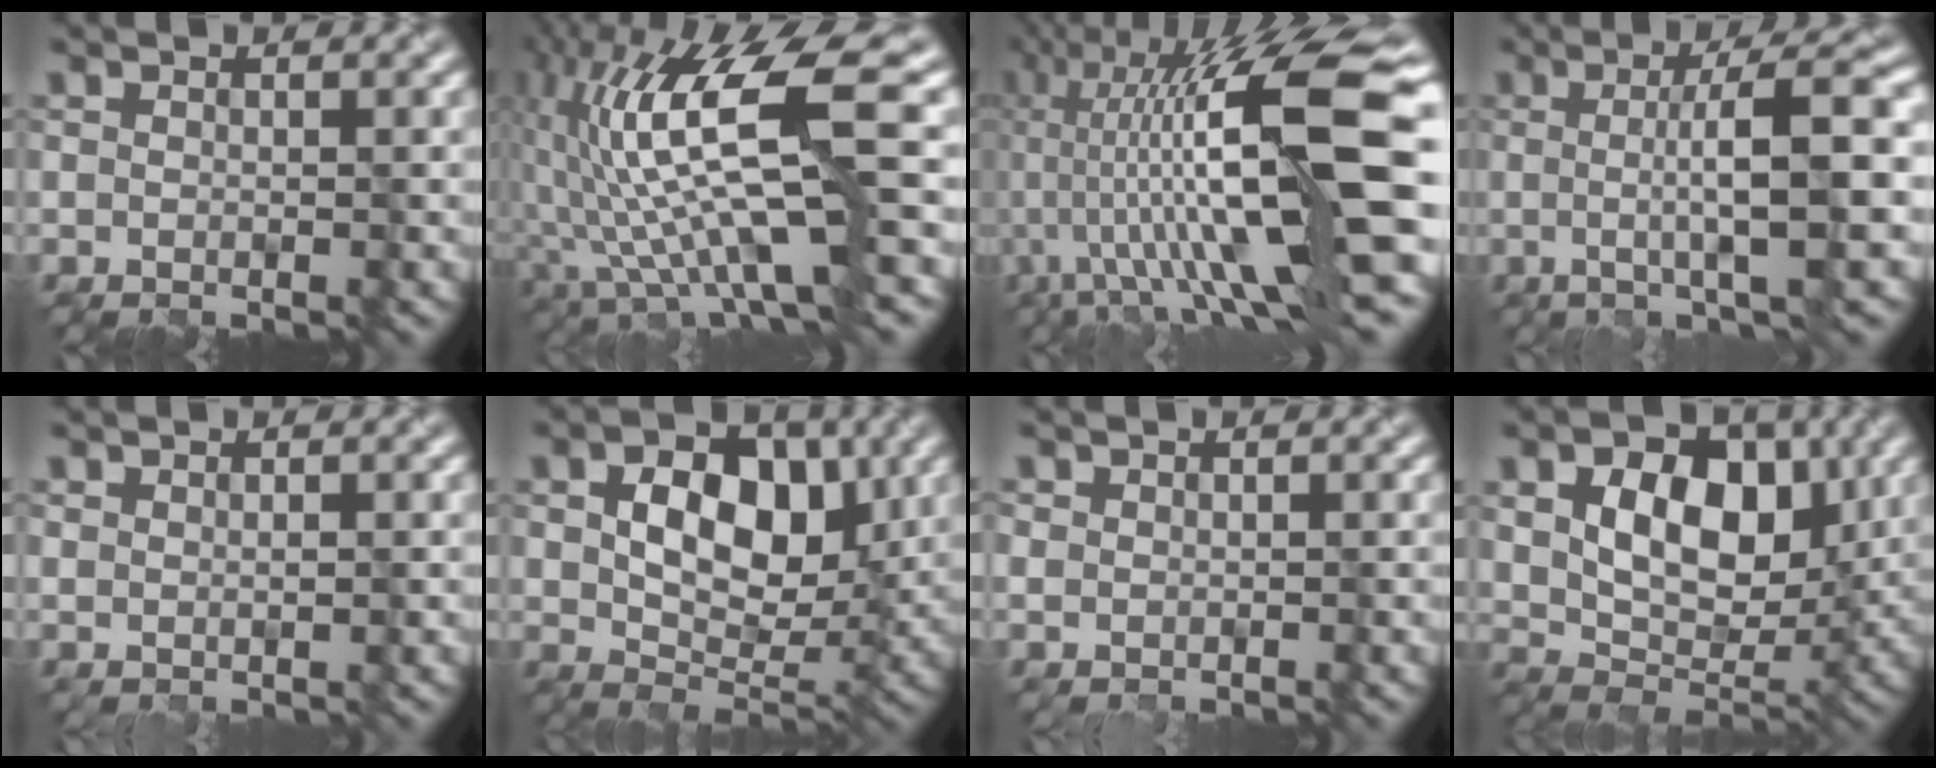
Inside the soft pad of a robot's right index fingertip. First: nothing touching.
{"total": 12.5, "force": [0.7, 2.9, 12.2], "torque": [-0.227, 0.004, 0.020]}
{"total": 16.2, "force": [0.8, 3.6, 15.8], "torque": [-0.256, 0.031, 0.010]}
{"total": 8.2, "force": [0.1, 1.5, 8.1], "torque": [-0.107, 0.004, 0.000]}
{"total": 0.7, "force": [0.6, 0.4, 0.1], "torque": [-0.001, -0.003, 0.014]}
{"total": 7.8, "force": [1.8, 5.1, 5.6], "torque": [-0.086, -0.002, 0.028]}
{"total": 1.0, "force": [0.6, 0.6, -0.3], "torque": [0.012, -0.001, 0.010]}
{"total": 8.9, "force": [2.4, 6.0, 6.2], "torque": [-0.104, -0.007, 0.034]}